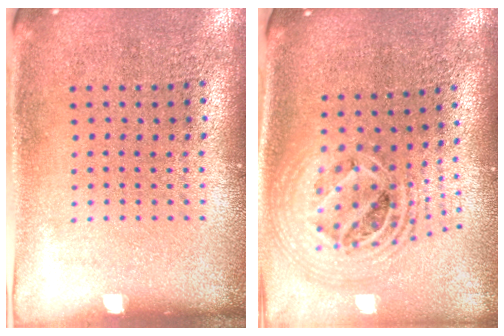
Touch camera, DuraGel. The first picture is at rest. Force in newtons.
{"total": 2.4, "press": 1.8, "slide": 1.6}